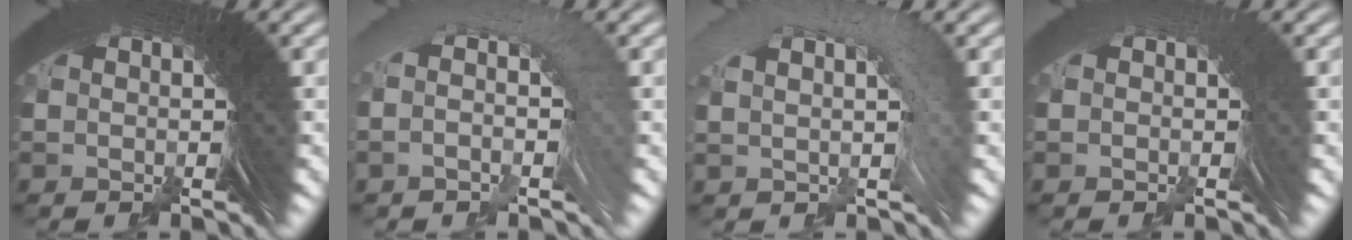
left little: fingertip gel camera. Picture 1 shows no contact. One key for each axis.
{"total": 2.9, "fx": -0.2, "fy": 0.8, "fz": 2.8, "tx": -0.035, "ty": 0.021, "tz": -0.010}
{"total": 4.3, "fx": 1.5, "fy": 1.5, "fz": 3.7, "tx": -0.047, "ty": 0.031, "tz": 0.017}
{"total": 1.0, "fx": -0.9, "fy": -0.6, "fz": 0.0, "tx": 0.015, "ty": 0.009, "tz": -0.016}